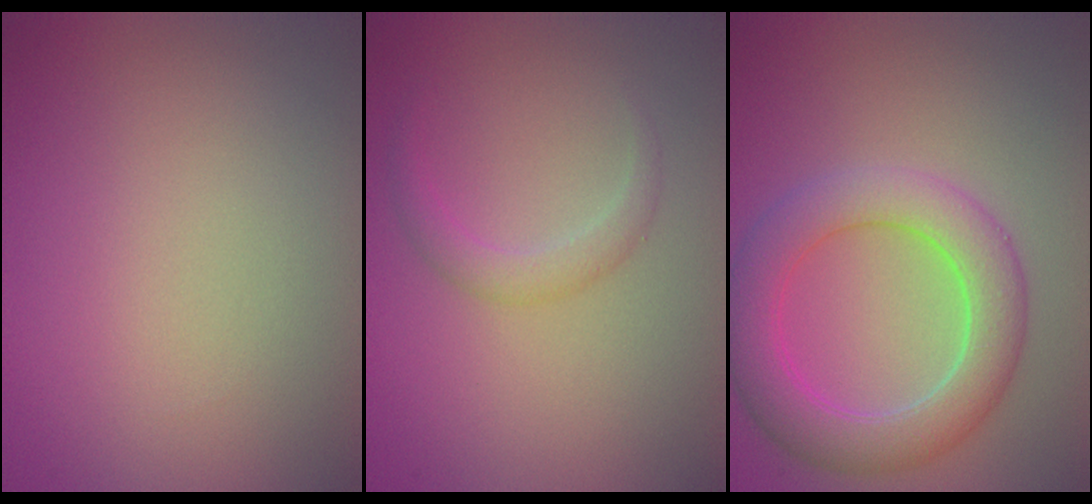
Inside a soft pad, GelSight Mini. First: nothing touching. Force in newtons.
{"total": 1.6, "press": 1.6, "slide": 0.0}
{"total": 5.8, "press": 5.8, "slide": 0.5}